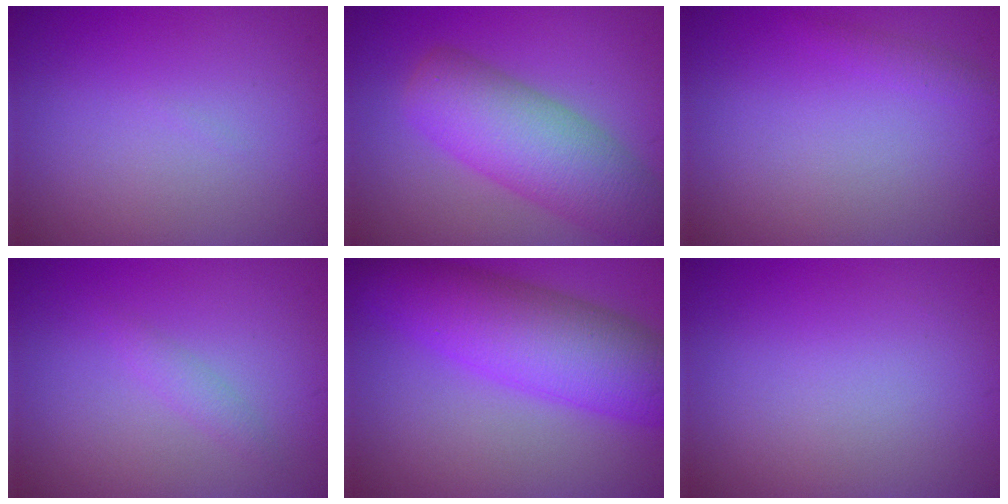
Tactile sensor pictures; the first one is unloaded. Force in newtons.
{"total": 8.0, "press": 8.0, "slide": 0.4}
{"total": 0.8, "press": 0.8, "slide": 0.2}
{"total": 1.2, "press": 1.2, "slide": 0.1}
{"total": 8.6, "press": 8.6, "slide": 0.1}
{"total": 0.0}